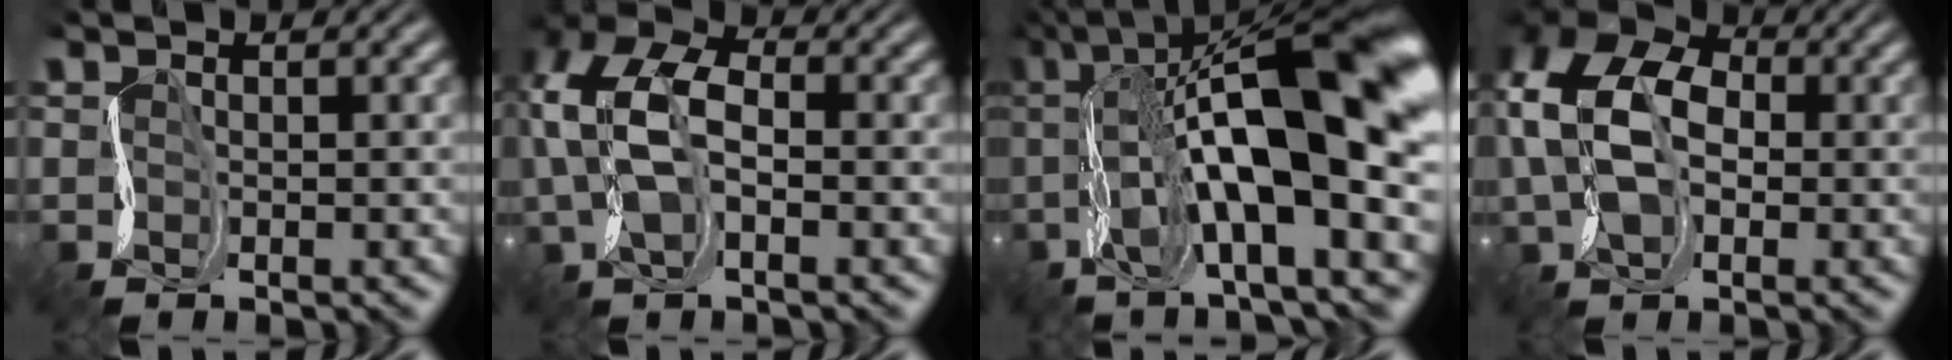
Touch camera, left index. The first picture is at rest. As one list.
[{"total": 8.3, "force": [0.4, 4.9, 6.7], "torque": [-0.158, 0.011, -0.001]}, {"total": 16.6, "force": [1.0, 5.4, 15.7], "torque": [-0.249, 0.021, 0.008]}, {"total": 9.5, "force": [0.9, 6.4, 6.9], "torque": [-0.152, 0.010, 0.008]}]